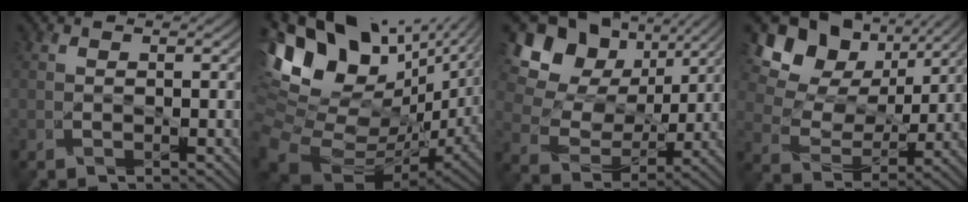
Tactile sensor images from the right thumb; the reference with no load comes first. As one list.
[{"total": 17.7, "force": [5.2, 10.0, 13.7], "torque": [-0.272, -0.004, 0.106]}, {"total": 14.1, "force": [5.5, 10.5, 7.5], "torque": [-0.182, 0.027, 0.100]}, {"total": 14.1, "force": [7.1, 9.6, 7.5], "torque": [-0.173, 0.025, 0.116]}]